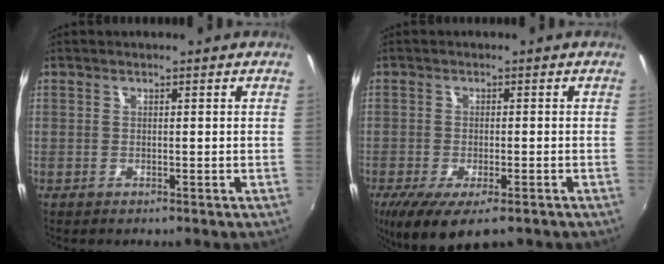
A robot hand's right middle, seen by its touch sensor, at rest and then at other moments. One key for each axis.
{"total": 10.3, "fx": -6.4, "fy": 3.5, "fz": 7.2, "tx": -0.151, "ty": -0.045, "tz": -0.103}